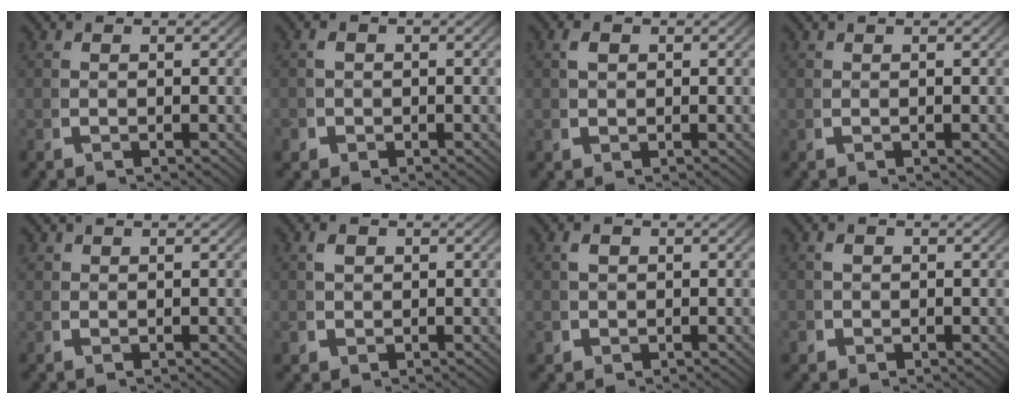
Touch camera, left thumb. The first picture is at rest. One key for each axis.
{"total": 1.2, "fx": -0.5, "fy": 1.1, "fz": -0.2, "tx": 0.025, "ty": 0.003, "tz": -0.016}
{"total": 1.1, "fx": 0.6, "fy": 0.8, "fz": 0.3, "tx": 0.007, "ty": 0.001, "tz": 0.013}
{"total": 0.6, "fx": 0.1, "fy": -0.3, "fz": -0.5, "tx": 0.020, "ty": 0.005, "tz": 0.000}
{"total": 0.6, "fx": 0.4, "fy": -0.1, "fz": -0.5, "tx": 0.018, "ty": 0.002, "tz": 0.009}
{"total": 1.6, "fx": 0.5, "fy": 1.4, "fz": 0.4, "tx": 0.004, "ty": -0.003, "tz": 0.012}
{"total": 1.4, "fx": 0.2, "fy": 1.4, "fz": 0.3, "tx": 0.008, "ty": -0.002, "tz": 0.003}
{"total": 1.2, "fx": -0.2, "fy": 1.2, "fz": 0.0, "tx": 0.020, "ty": 0.002, "tz": -0.009}